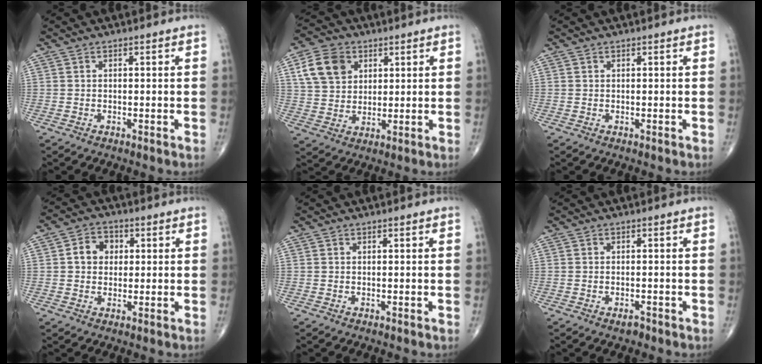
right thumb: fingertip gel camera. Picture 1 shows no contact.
{"total": 10.2, "force": [3.6, 7.7, 5.7], "torque": [-0.089, -0.001, 0.066]}
{"total": 0.0}
{"total": 5.4, "force": [0.8, 4.5, 2.8], "torque": [-0.025, 0.009, 0.007]}
{"total": 0.0}
{"total": 1.4, "force": [-1.0, 0.7, 0.8], "torque": [-0.014, 0.003, -0.015]}